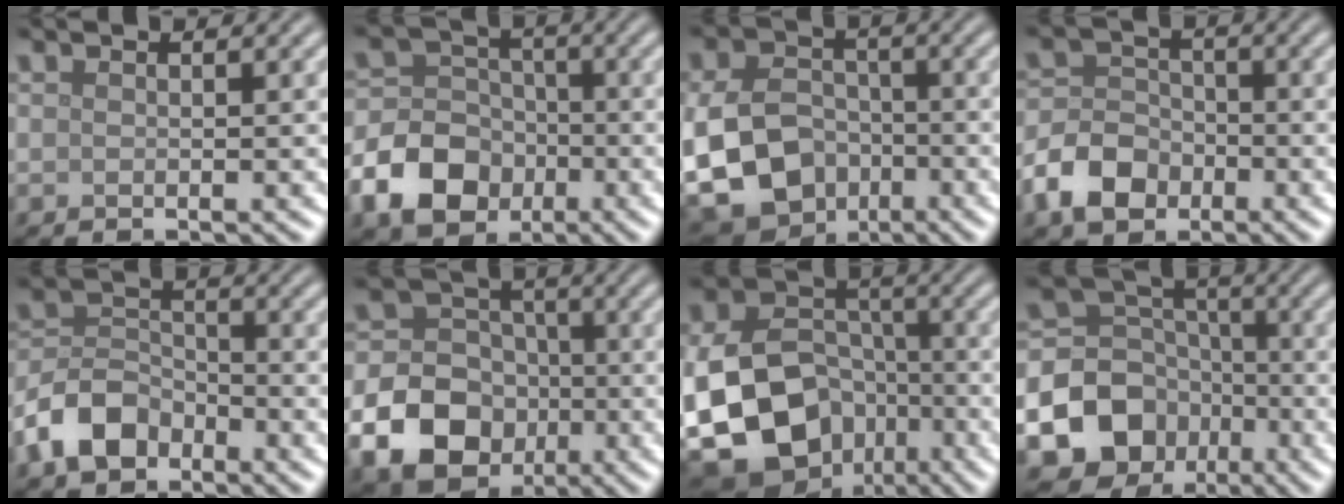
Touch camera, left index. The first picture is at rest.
{"total": 8.0, "force": [-3.2, 6.5, 3.5], "torque": [-0.051, -0.005, -0.089]}
{"total": 14.8, "force": [-5.2, 12.1, 6.6], "torque": [-0.137, -0.047, -0.105]}
{"total": 5.2, "force": [-2.6, 3.8, 2.4], "torque": [-0.049, 0.000, -0.058]}
{"total": 5.3, "force": [-3.3, 3.4, 2.5], "torque": [-0.050, 0.002, -0.072]}
{"total": 12.8, "force": [-4.6, 10.8, 5.0], "torque": [-0.095, -0.044, -0.105]}
{"total": 17.3, "force": [-6.6, 13.3, 9.0], "torque": [-0.181, -0.044, -0.116]}
{"total": 13.3, "force": [-5.5, 11.4, 4.1], "torque": [-0.087, -0.034, -0.116]}